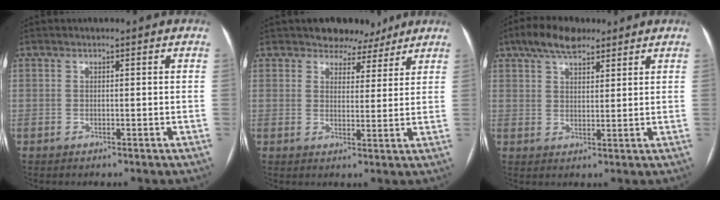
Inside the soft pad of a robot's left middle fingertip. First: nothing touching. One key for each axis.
{"total": 5.5, "fx": 4.5, "fy": 3.1, "fz": 0.6, "tx": -0.002, "ty": -0.001, "tz": 0.057}
{"total": 7.2, "fx": 5.2, "fy": 3.0, "fz": 4.0, "tx": -0.072, "ty": 0.020, "tz": 0.091}